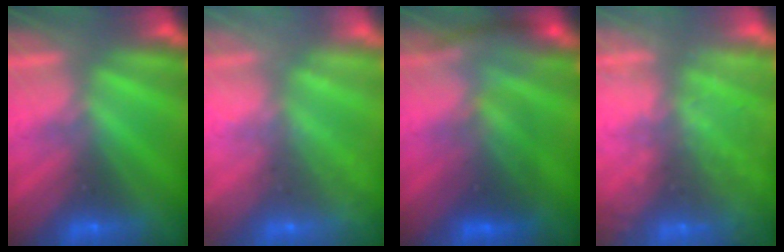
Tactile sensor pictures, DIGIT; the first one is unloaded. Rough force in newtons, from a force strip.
{"total": 2.4}
{"total": 2.8}
{"total": 5.9}